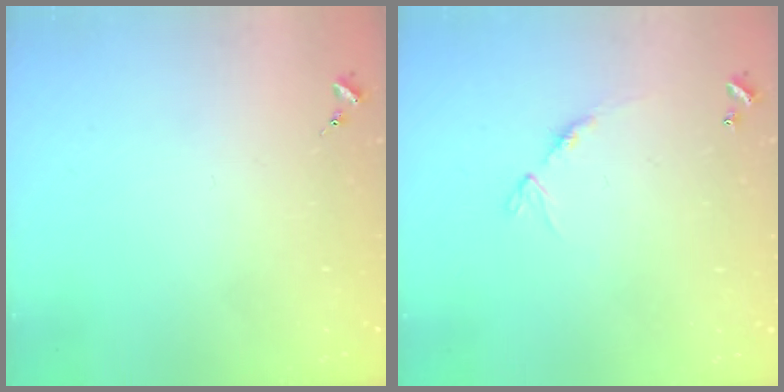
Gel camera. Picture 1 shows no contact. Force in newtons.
{"total": 8.4, "press": 8.4, "slide": 0.6}